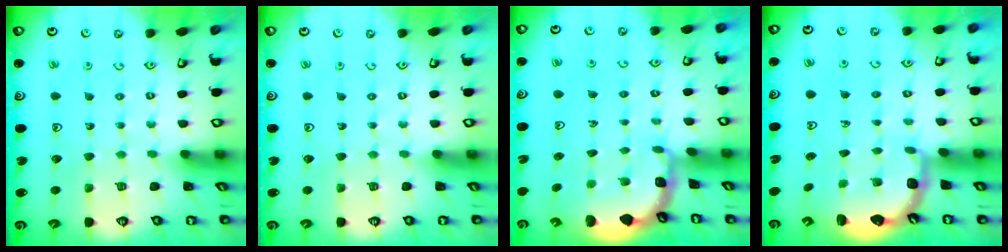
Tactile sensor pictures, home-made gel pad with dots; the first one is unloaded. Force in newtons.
{"total": 0.0}
{"total": 2.1, "press": 2.1, "slide": 0.4}
{"total": 2.6, "press": 2.3, "slide": 1.3}